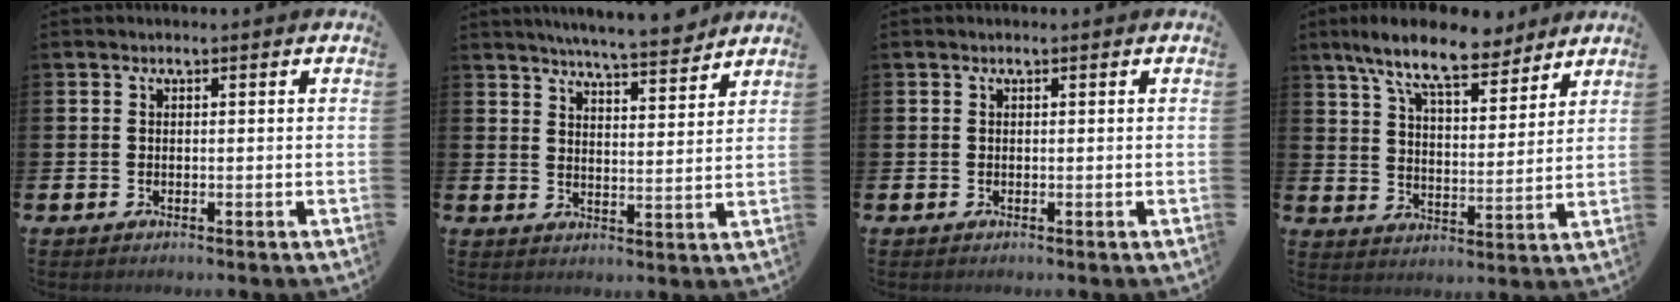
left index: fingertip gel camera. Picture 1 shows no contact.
{"total": 6.4, "force": [6.2, 0.1, 1.5], "torque": [-0.039, -0.040, 0.109]}
{"total": 0.0}
{"total": 10.5, "force": [8.9, 2.3, 5.0], "torque": [-0.115, -0.039, 0.157]}